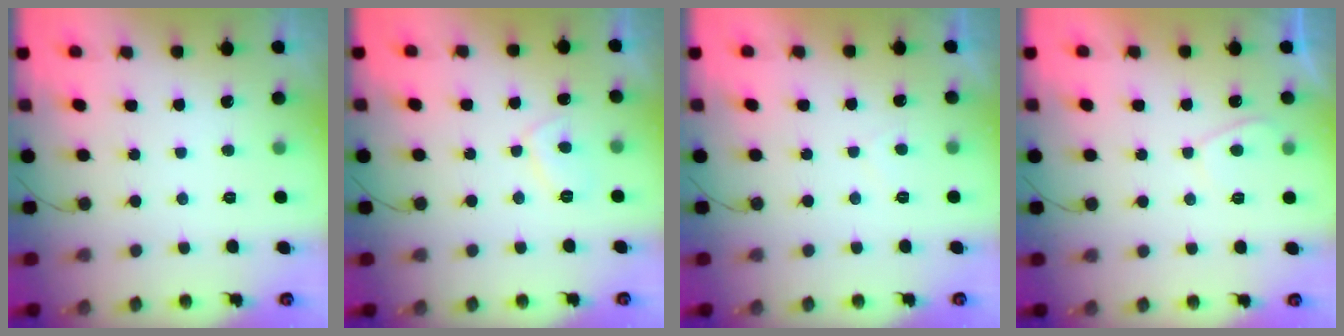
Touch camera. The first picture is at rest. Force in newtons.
{"total": 2.8, "press": 2.7, "slide": 0.9}
{"total": 1.4, "press": 1.2, "slide": 0.7}
{"total": 2.4, "press": 2.3, "slide": 0.7}